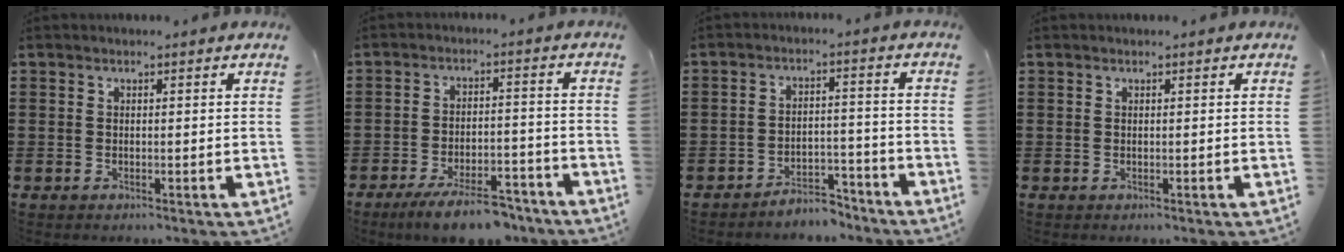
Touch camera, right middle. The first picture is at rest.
{"total": 7.8, "force": [-6.4, 1.5, 4.3], "torque": [-0.073, 0.005, -0.114]}
{"total": 4.6, "force": [-4.5, 0.6, 0.3], "torque": [-0.009, 0.007, -0.092]}
{"total": 0.0}